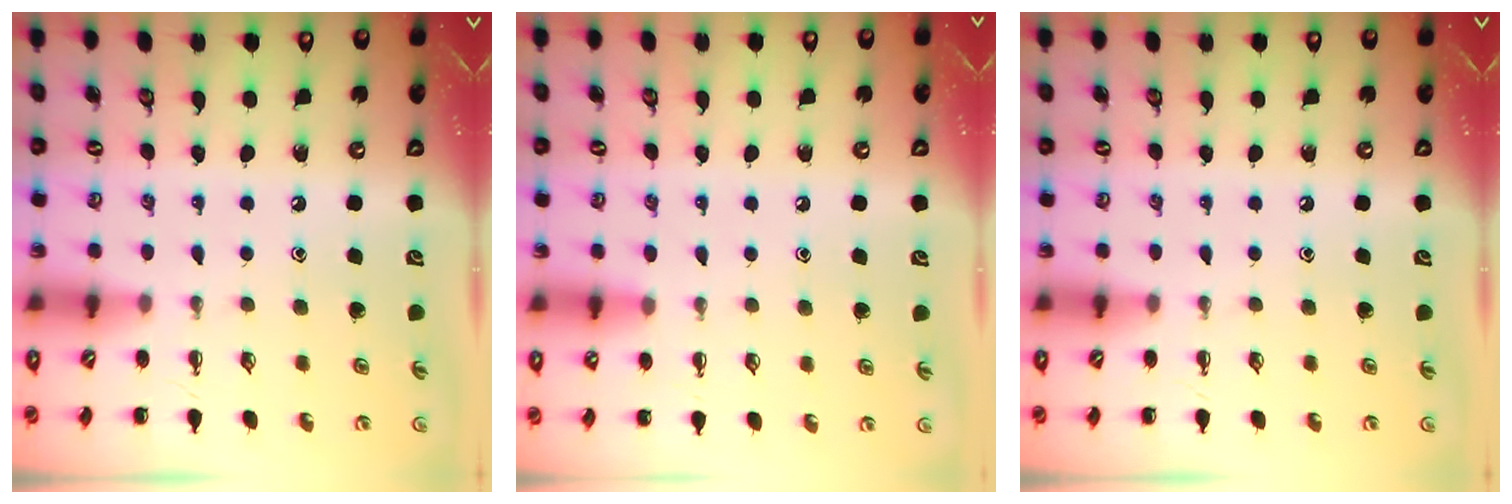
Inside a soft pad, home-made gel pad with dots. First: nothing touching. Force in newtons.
{"total": 6.3, "press": 6.0, "slide": 1.9}
{"total": 0.0}